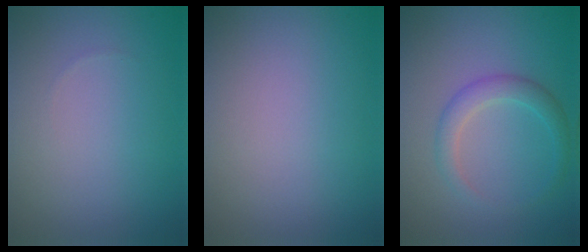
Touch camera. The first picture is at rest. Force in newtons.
{"total": 0.0}
{"total": 2.3, "press": 2.3, "slide": 0.2}